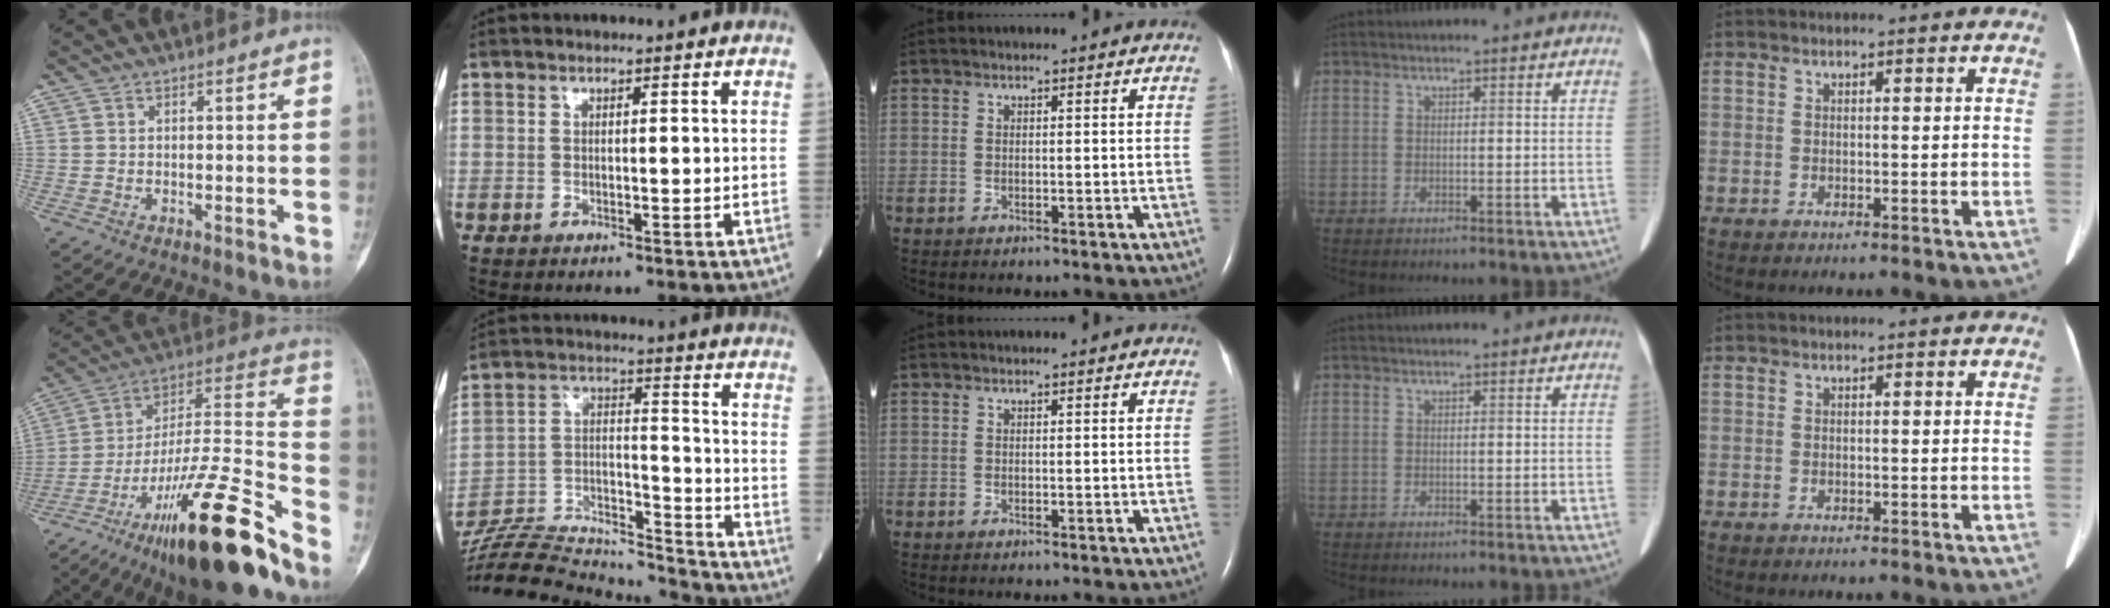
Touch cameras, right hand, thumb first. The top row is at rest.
{"thumb": {"total": 28.3, "force": [-18.7, 4.8, 20.7], "torque": [-0.307, 0.073, -0.310]}, "index": {"total": 20.5, "force": [-19.9, 2.1, 4.5], "torque": [-0.106, 0.022, -0.321]}}